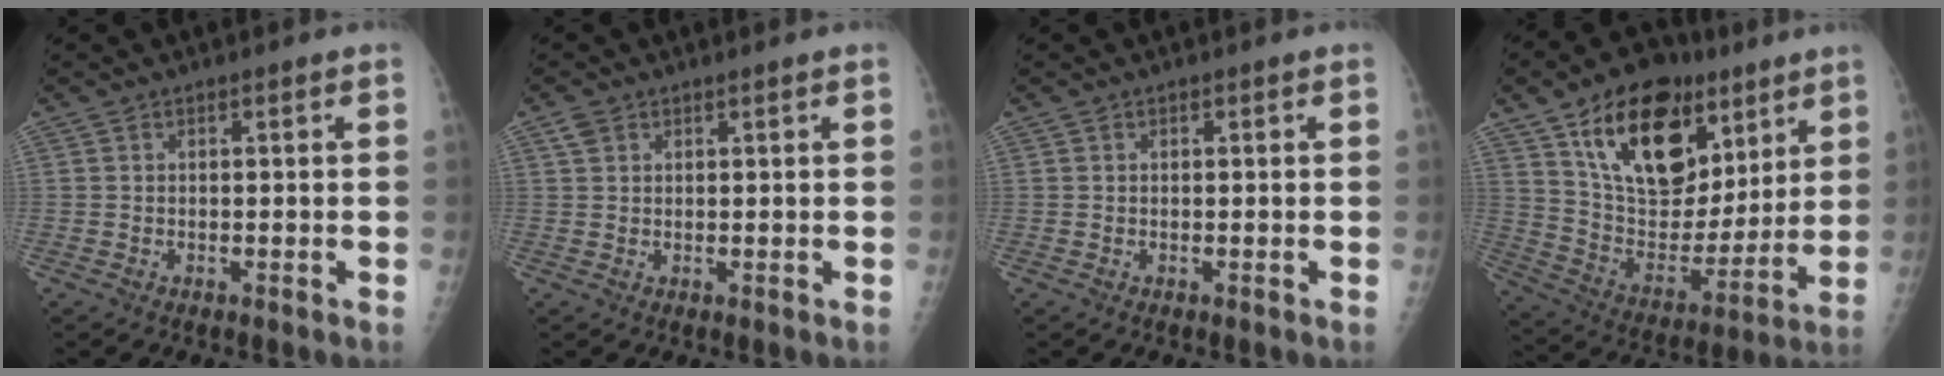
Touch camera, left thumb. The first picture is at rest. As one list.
[{"total": 1.7, "force": [1.0, 1.2, 0.8], "torque": [-0.007, 0.004, 0.020]}, {"total": 0.0}, {"total": 24.2, "force": [12.2, 14.6, 15.0], "torque": [-0.202, -0.036, 0.212]}]